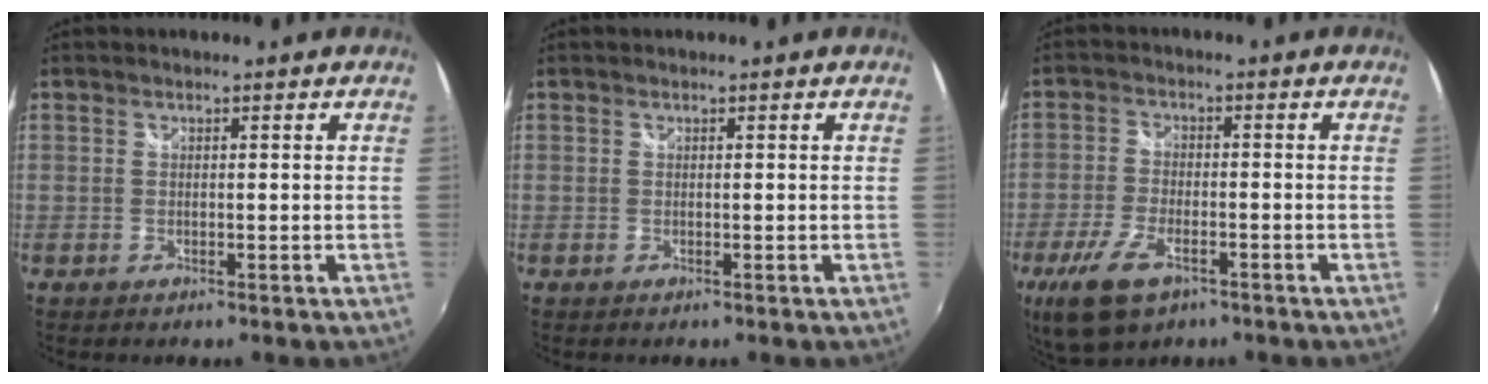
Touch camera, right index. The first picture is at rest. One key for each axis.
{"total": 0.0}
{"total": 10.9, "fx": -6.1, "fy": 5.1, "fz": 7.4, "tx": -0.177, "ty": -0.024, "tz": -0.111}